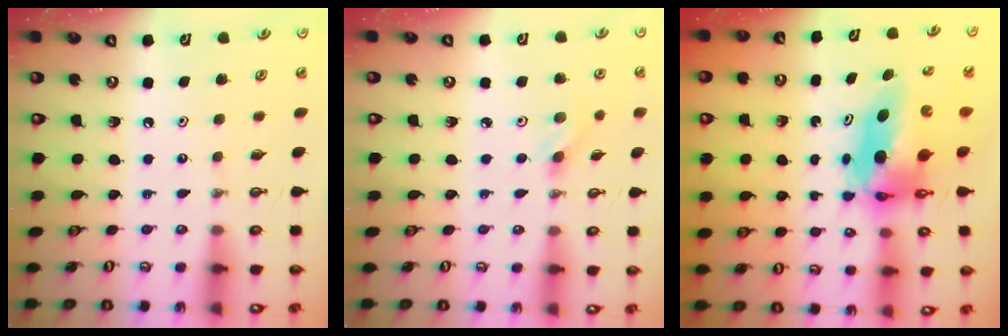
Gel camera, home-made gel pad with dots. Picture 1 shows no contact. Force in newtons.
{"total": 4.3, "press": 3.9, "slide": 1.9}
{"total": 7.5, "press": 7.5, "slide": 0.6}